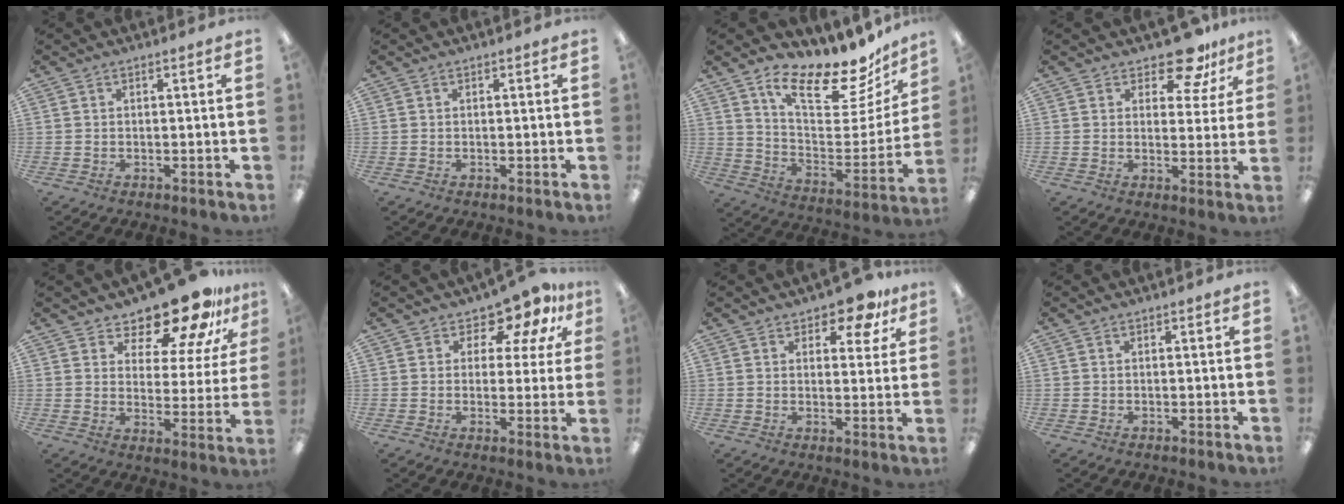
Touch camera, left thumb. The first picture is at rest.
{"total": 0.0}
{"total": 18.2, "force": [14.2, 6.0, 9.7], "torque": [-0.138, -0.111, 0.238]}
{"total": 9.9, "force": [7.7, 4.3, 4.7], "torque": [-0.060, -0.045, 0.135]}
{"total": 16.7, "force": [14.2, 5.1, 7.3], "torque": [-0.118, -0.110, 0.243]}
{"total": 8.8, "force": [6.6, 4.5, 3.8], "torque": [-0.060, -0.048, 0.118]}
{"total": 7.8, "force": [5.7, 3.3, 4.1], "torque": [-0.039, -0.035, 0.095]}
{"total": 0.0}